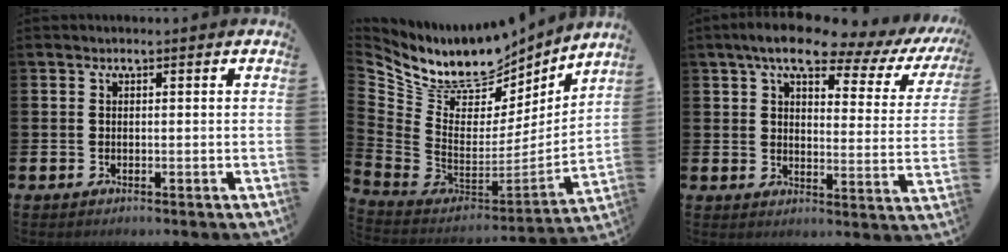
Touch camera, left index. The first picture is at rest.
{"total": 10.7, "force": [8.7, 5.2, 3.6], "torque": [-0.112, -0.058, 0.153]}
{"total": 8.1, "force": [6.4, 2.3, 4.4], "torque": [-0.085, -0.038, 0.101]}